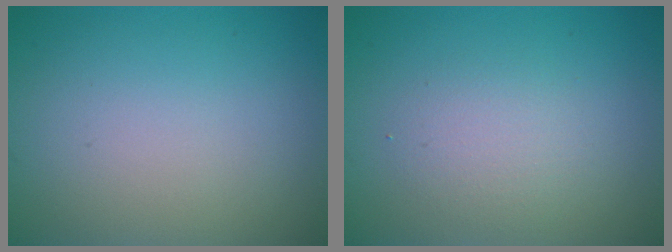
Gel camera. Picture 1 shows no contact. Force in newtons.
{"total": 2.2, "press": 2.2, "slide": 0.1}